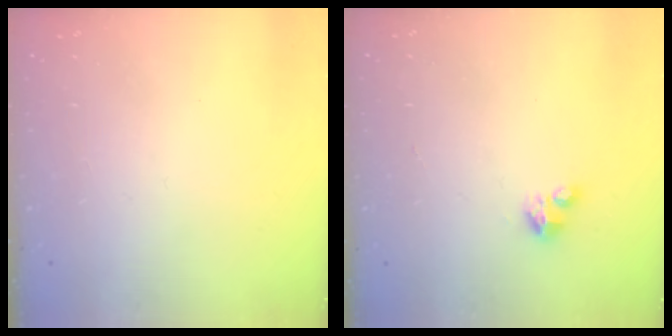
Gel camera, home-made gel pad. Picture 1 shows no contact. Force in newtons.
{"total": 2.8, "press": 2.8, "slide": 0.2}